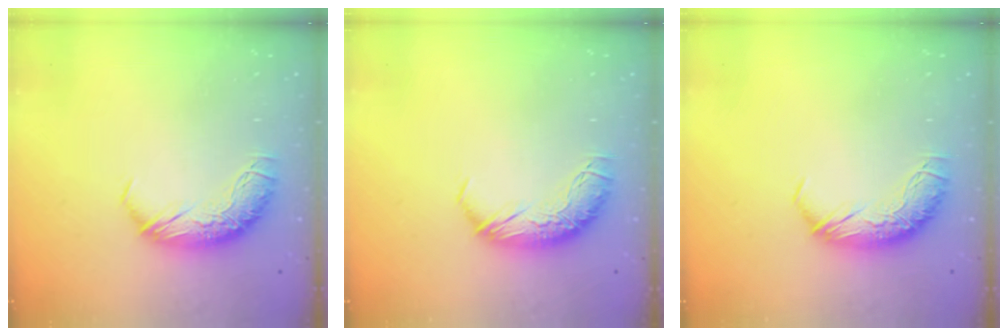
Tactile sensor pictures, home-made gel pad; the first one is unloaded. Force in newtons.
{"total": 0.0}
{"total": 0.0}